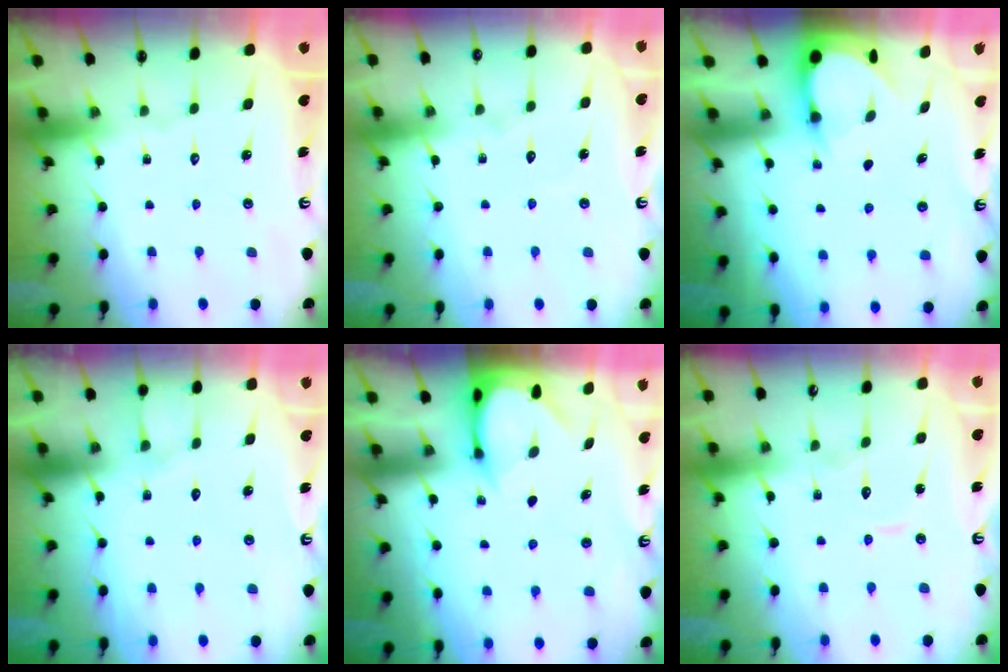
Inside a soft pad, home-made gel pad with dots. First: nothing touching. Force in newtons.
{"total": 3.0, "press": 3.0, "slide": 0.3}
{"total": 3.3, "press": 3.3, "slide": 0.4}
{"total": 4.0, "press": 4.0, "slide": 0.4}
{"total": 3.3, "press": 3.3, "slide": 0.3}
{"total": 6.1, "press": 6.1, "slide": 0.6}